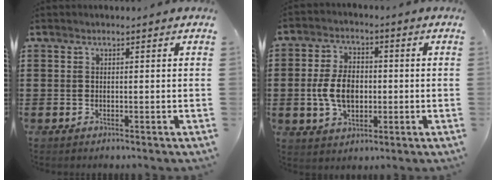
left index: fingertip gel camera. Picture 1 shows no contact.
{"total": 7.4, "force": [-0.9, 4.8, 5.5], "torque": [-0.123, 0.001, -0.024]}